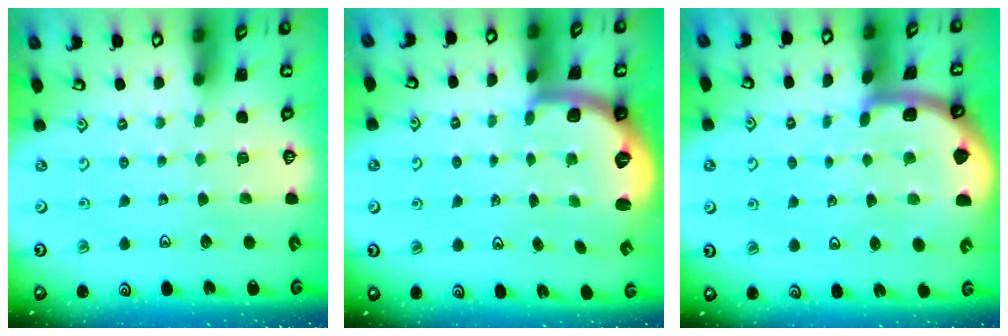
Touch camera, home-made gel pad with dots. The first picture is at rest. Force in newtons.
{"total": 1.9, "press": 1.8, "slide": 0.5}
{"total": 4.5, "press": 4.4, "slide": 0.8}